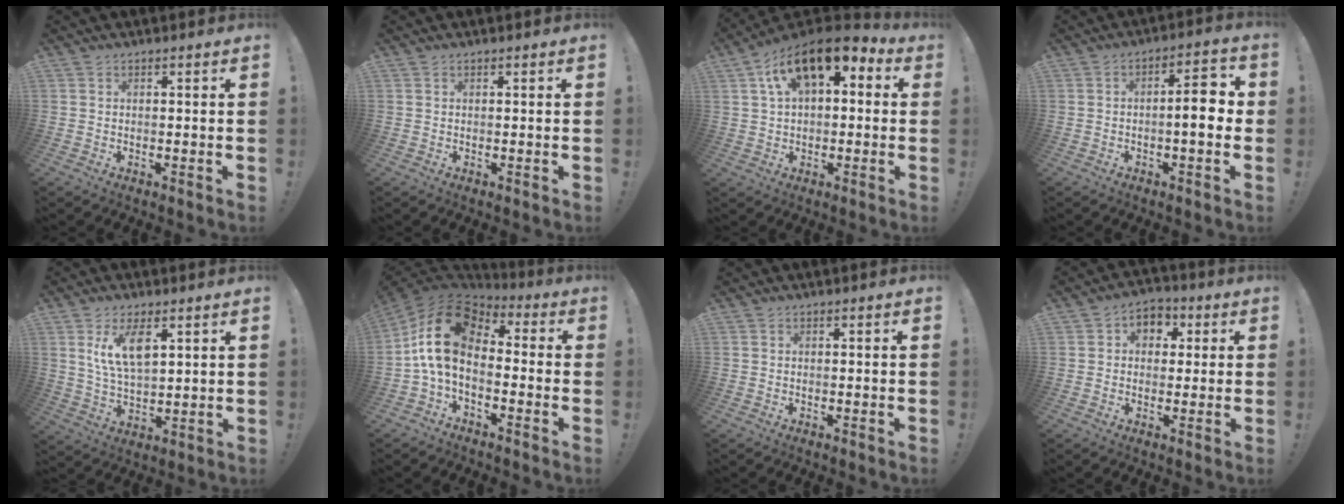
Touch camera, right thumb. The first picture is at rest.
{"total": 0.0}
{"total": 13.6, "force": [6.7, 6.8, 9.7], "torque": [-0.158, -0.025, 0.123]}
{"total": 8.4, "force": [-0.5, 2.4, 8.1], "torque": [-0.113, 0.007, -0.012]}
{"total": 10.9, "force": [5.1, 5.8, 7.7], "torque": [-0.126, -0.012, 0.096]}
{"total": 15.9, "force": [1.7, 9.5, 12.6], "torque": [-0.240, -0.002, 0.032]}
{"total": 0.0}
{"total": 5.5, "force": [0.7, 5.0, 2.3], "torque": [-0.019, 0.003, 0.014]}